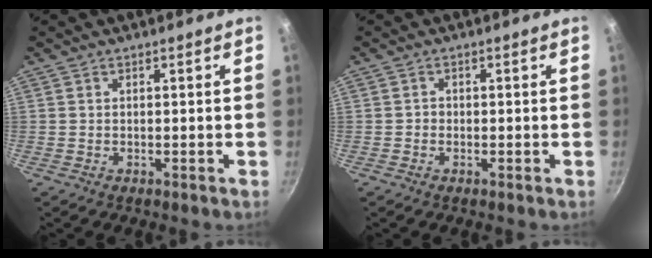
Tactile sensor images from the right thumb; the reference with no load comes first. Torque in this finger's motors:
{"motor_torque": [0.04, -0.16, 0.40, -0.26, -0.02]}